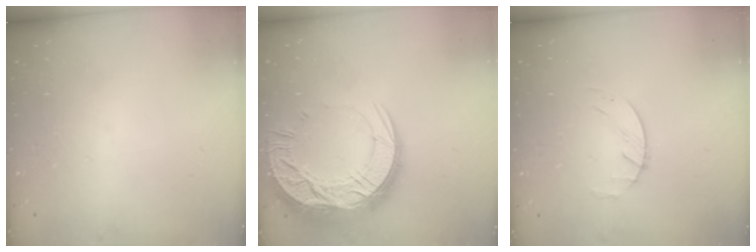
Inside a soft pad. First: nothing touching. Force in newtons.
{"total": 22.3, "press": 22.2, "slide": 1.9}
{"total": 2.2, "press": 2.2, "slide": 0.4}